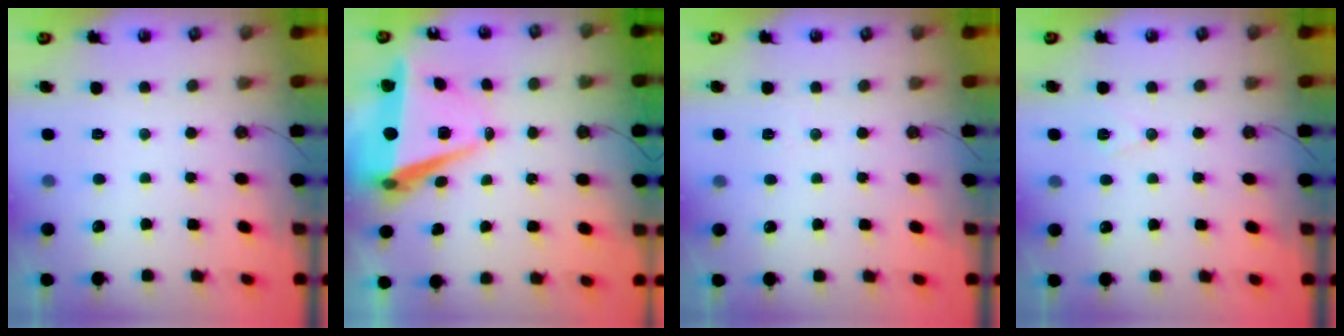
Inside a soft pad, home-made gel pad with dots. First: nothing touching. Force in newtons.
{"total": 8.7, "press": 7.8, "slide": 4.0}
{"total": 4.8, "press": 2.3, "slide": 4.3}
{"total": 6.3, "press": 4.9, "slide": 4.0}